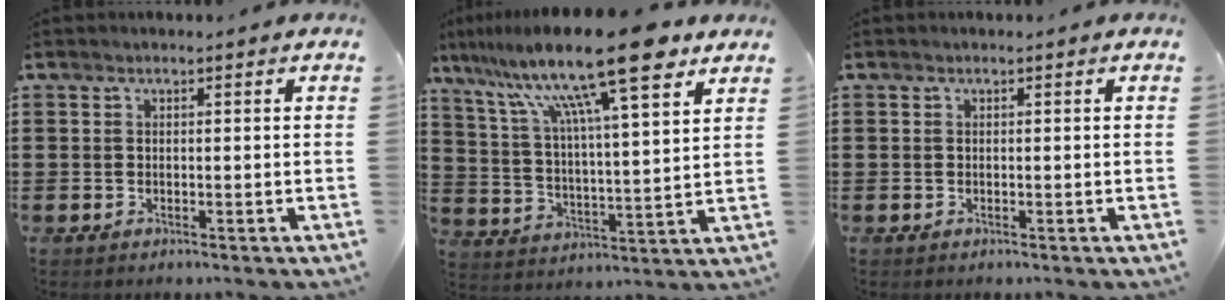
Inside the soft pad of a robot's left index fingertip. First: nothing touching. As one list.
[{"total": 17.6, "force": [12.5, 2.4, 12.1], "torque": [-0.238, -0.052, 0.207]}, {"total": 0.0}]